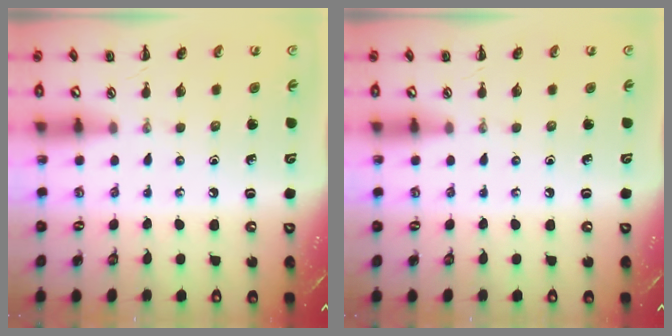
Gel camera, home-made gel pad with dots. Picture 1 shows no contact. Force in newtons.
{"total": 0.0}